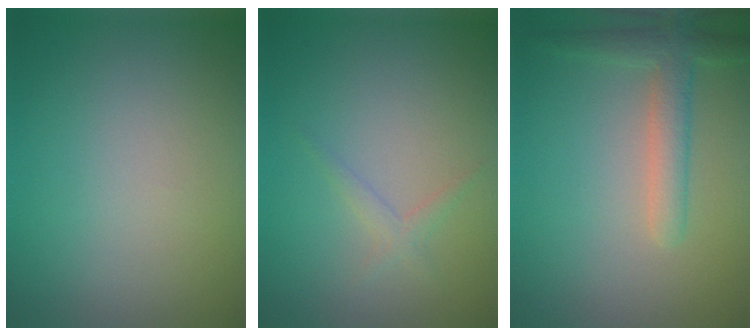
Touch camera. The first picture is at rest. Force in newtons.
{"total": 1.1, "press": 1.1, "slide": 0.1}
{"total": 3.0, "press": 3.0, "slide": 0.2}